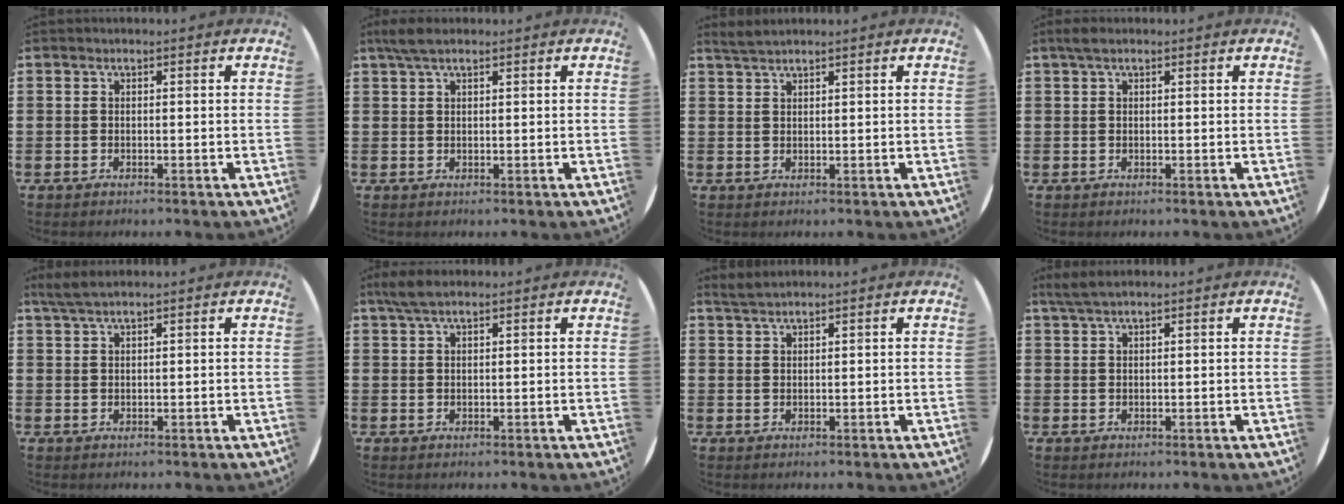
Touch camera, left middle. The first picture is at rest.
{"total": 2.7, "force": [1.8, 0.7, 1.8], "torque": [-0.039, 0.005, 0.032]}
{"total": 1.7, "force": [1.6, -0.1, 0.5], "torque": [-0.011, 0.001, 0.031]}
{"total": 1.2, "force": [0.7, 0.4, 0.8], "torque": [-0.018, 0.004, 0.012]}
{"total": 2.3, "force": [1.9, 0.2, 1.4], "torque": [-0.029, 0.004, 0.034]}
{"total": 3.1, "force": [2.1, 0.8, 2.1], "torque": [-0.045, 0.005, 0.039]}
{"total": 1.6, "force": [1.6, -0.1, 0.4], "torque": [-0.010, 0.001, 0.030]}
{"total": 2.1, "force": [1.7, 0.1, 1.3], "torque": [-0.027, 0.003, 0.030]}